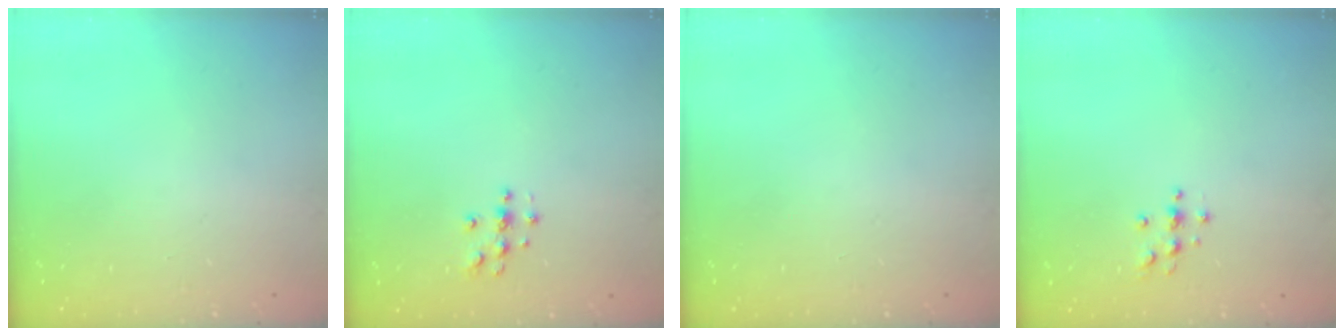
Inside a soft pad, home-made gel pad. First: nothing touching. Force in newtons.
{"total": 3.9, "press": 3.8, "slide": 0.4}
{"total": 0.0}
{"total": 3.5, "press": 3.4, "slide": 0.5}